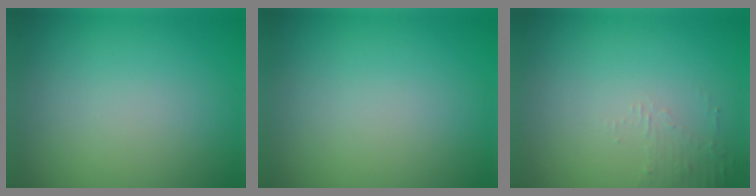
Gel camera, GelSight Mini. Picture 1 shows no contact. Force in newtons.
{"total": 0.0}
{"total": 1.3, "press": 1.2, "slide": 0.3}